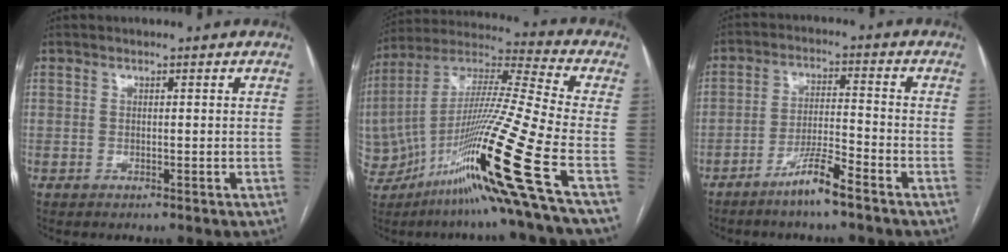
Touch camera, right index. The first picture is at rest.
{"total": 20.2, "force": [-7.9, -1.9, 18.4], "torque": [-0.371, -0.015, -0.150]}
{"total": 6.4, "force": [-4.7, 0.1, 4.4], "torque": [-0.084, -0.006, -0.091]}